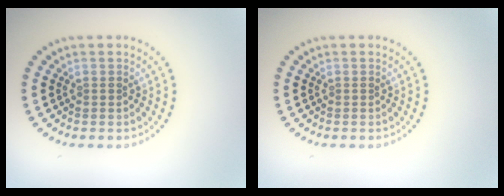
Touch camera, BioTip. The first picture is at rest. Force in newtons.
{"total": 0.0}